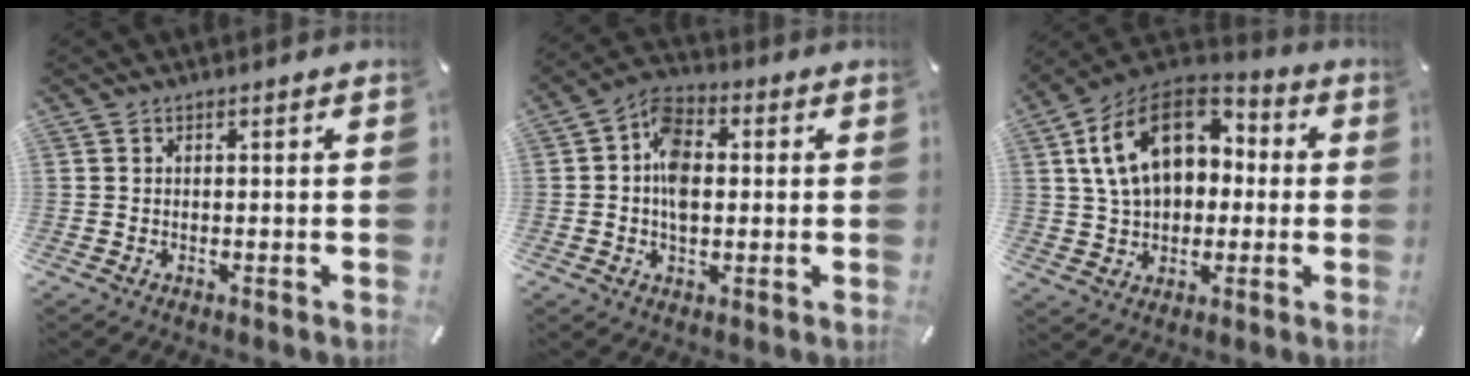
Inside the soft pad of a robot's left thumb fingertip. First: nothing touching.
{"total": 9.0, "force": [0.1, 6.2, 6.6], "torque": [-0.118, 0.009, 0.003]}
{"total": 18.0, "force": [4.5, 12.9, 11.8], "torque": [-0.221, -0.003, 0.078]}